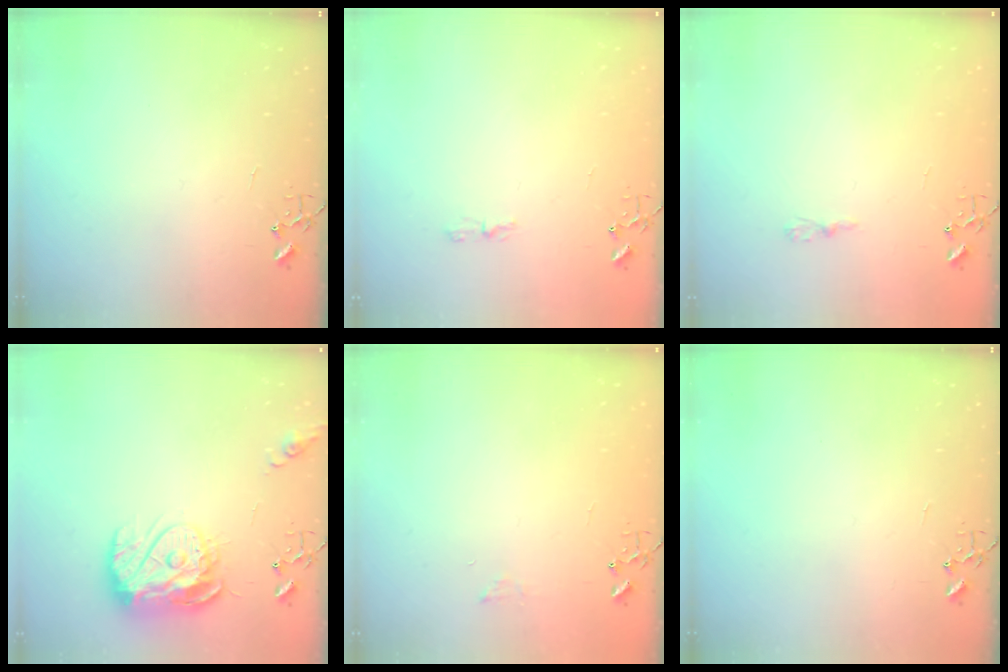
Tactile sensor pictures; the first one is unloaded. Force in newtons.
{"total": 3.9, "press": 3.9, "slide": 0.5}
{"total": 3.6, "press": 3.6, "slide": 0.4}
{"total": 14.4, "press": 14.4, "slide": 1.3}
{"total": 6.3, "press": 6.3, "slide": 0.7}
{"total": 0.0}